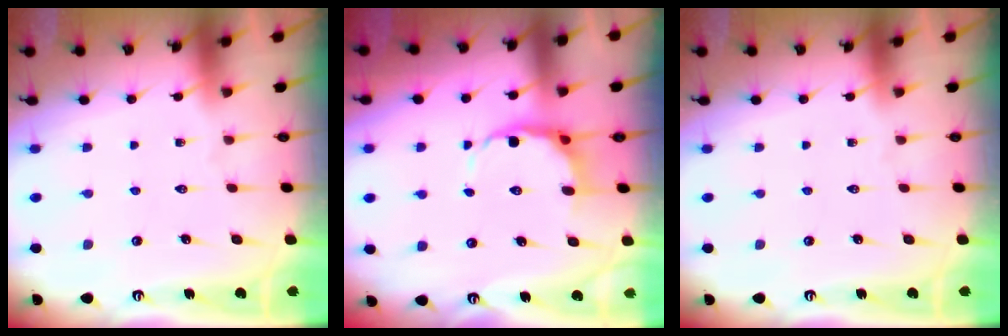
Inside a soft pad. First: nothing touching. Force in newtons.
{"total": 7.2, "press": 6.8, "slide": 2.3}
{"total": 0.0}